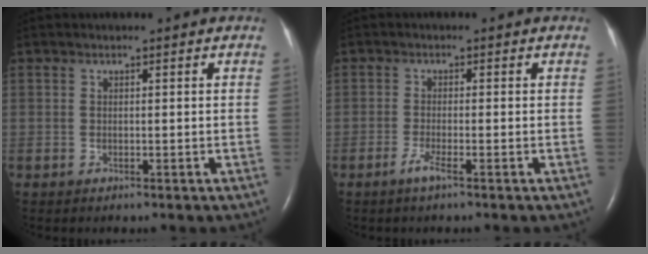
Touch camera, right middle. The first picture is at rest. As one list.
[{"total": 2.0, "force": [-1.3, -0.2, 1.5], "torque": [-0.037, -0.004, -0.029]}]